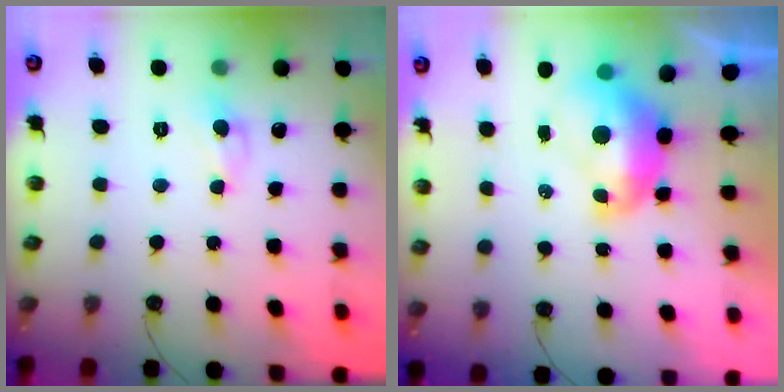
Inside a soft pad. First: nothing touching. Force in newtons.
{"total": 2.6, "press": 2.5, "slide": 0.7}